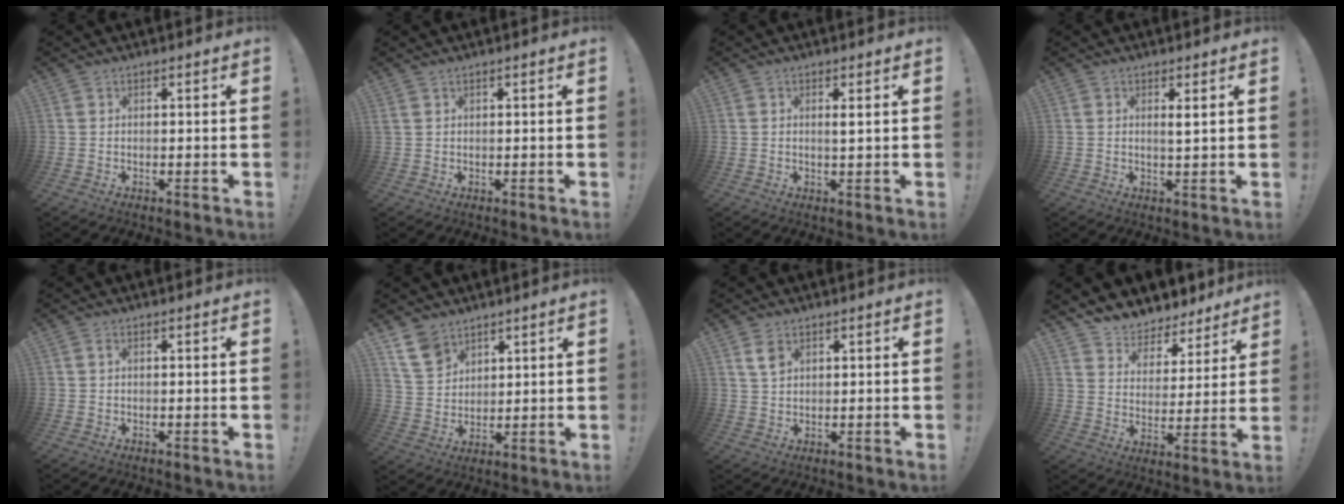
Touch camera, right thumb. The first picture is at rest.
{"total": 1.1, "force": [0.7, 0.3, 0.7], "torque": [-0.016, 0.000, 0.014]}
{"total": 1.9, "force": [0.7, 0.1, 1.8], "torque": [-0.026, -0.005, 0.007]}
{"total": 2.3, "force": [1.0, 0.2, 2.0], "torque": [-0.033, -0.008, 0.014]}
{"total": 0.8, "force": [0.1, 0.2, 0.8], "torque": [-0.021, 0.003, 0.003]}
{"total": 10.0, "force": [7.0, 6.3, 3.3], "torque": [-0.058, -0.039, 0.139]}
{"total": 4.0, "force": [2.1, 2.3, 2.5], "torque": [-0.032, -0.008, 0.035]}
{"total": 7.1, "force": [5.9, 3.9, 0.5], "torque": [-0.017, -0.060, 0.114]}